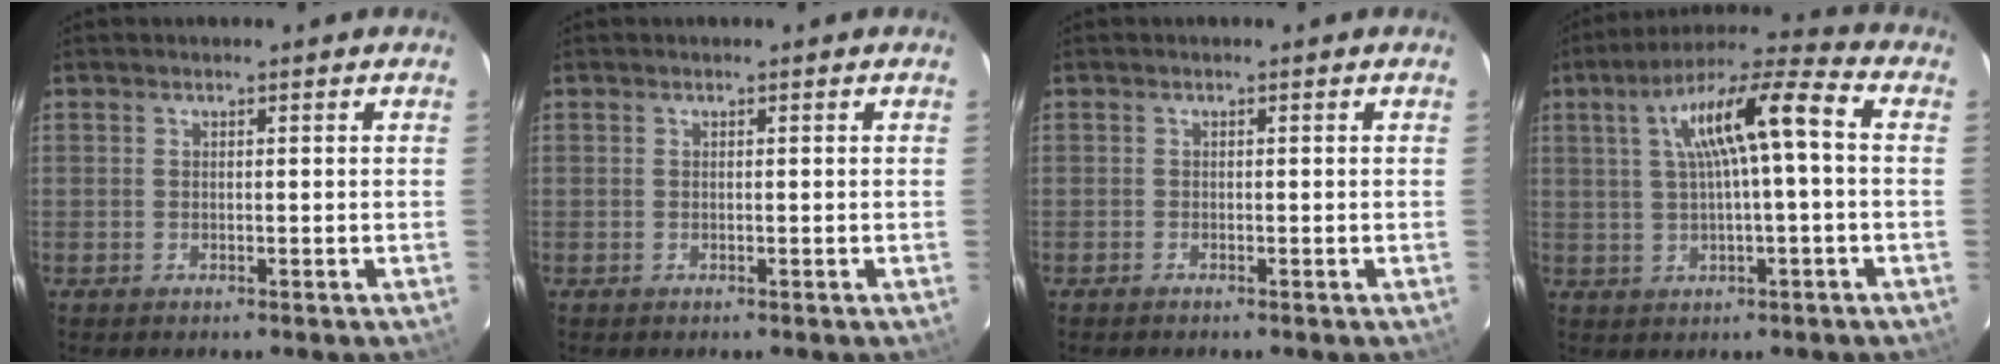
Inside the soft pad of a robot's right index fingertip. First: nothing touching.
{"total": 0.0}
{"total": 0.8, "force": [-0.5, -0.3, -0.5], "torque": [0.008, -0.001, -0.013]}
{"total": 12.7, "force": [2.0, 1.9, 12.4], "torque": [-0.207, 0.033, 0.038]}